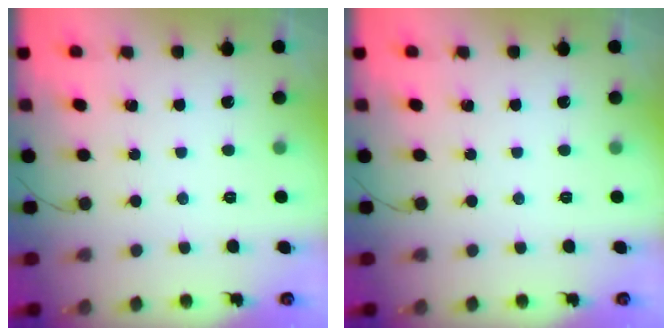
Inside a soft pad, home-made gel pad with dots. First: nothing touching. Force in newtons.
{"total": 0.0}